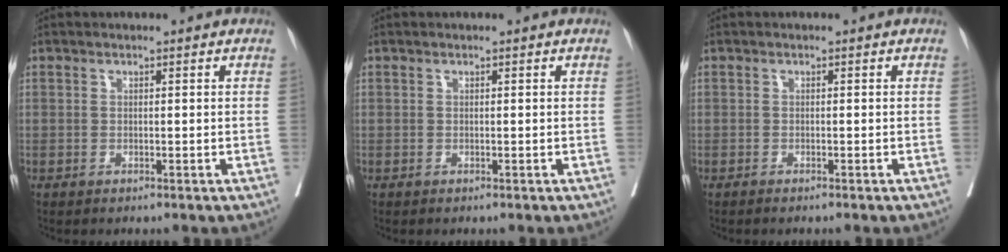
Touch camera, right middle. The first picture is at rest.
{"total": 0.0}
{"total": 1.9, "force": [-1.6, -0.1, 0.9], "torque": [-0.012, -0.001, -0.020]}